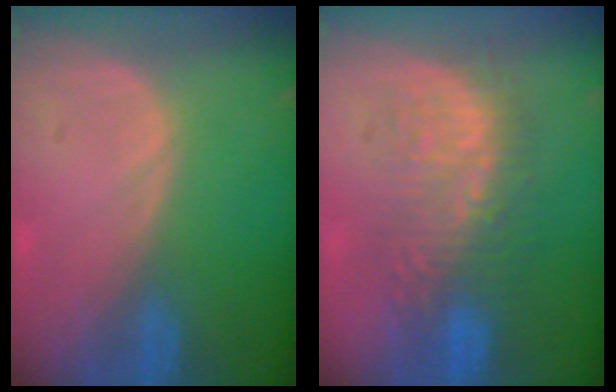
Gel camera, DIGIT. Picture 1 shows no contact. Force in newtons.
{"total": 9.0, "press": 8.8, "slide": 1.6}